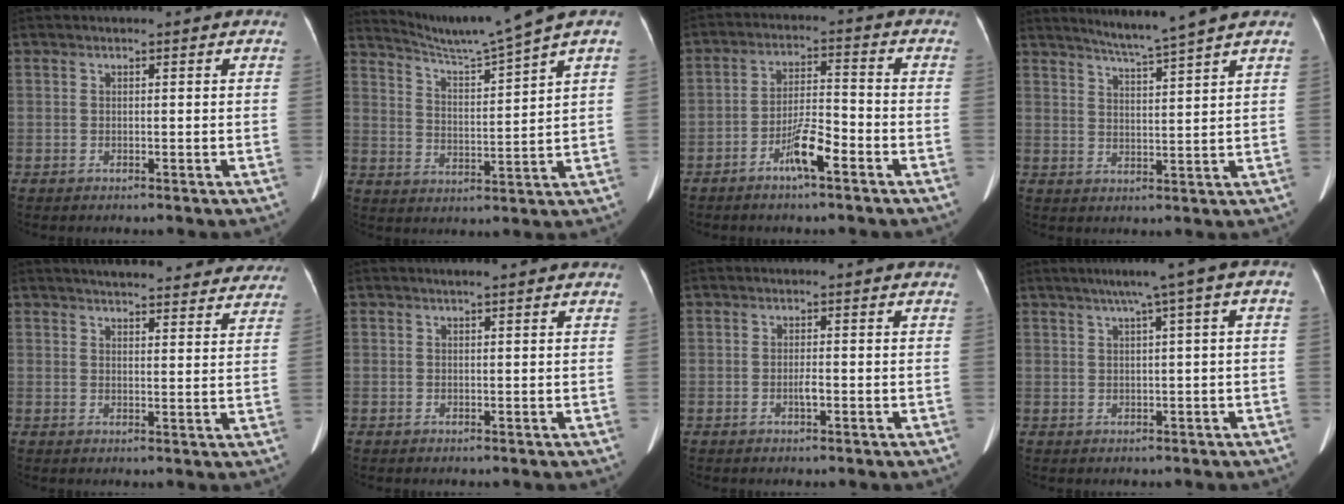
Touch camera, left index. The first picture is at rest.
{"total": 8.4, "force": [7.3, -2.6, 3.1], "torque": [-0.064, -0.019, 0.134]}
{"total": 6.4, "force": [-3.9, 0.9, 4.9], "torque": [-0.102, 0.001, -0.071]}
{"total": 6.2, "force": [5.3, -1.8, 2.5], "torque": [-0.048, -0.007, 0.092]}
{"total": 20.2, "force": [18.4, 4.5, 7.1], "torque": [-0.086, 0.007, 0.218]}
{"total": 2.0, "force": [1.6, 0.1, 1.2], "torque": [-0.014, 0.018, 0.023]}
{"total": 1.3, "force": [-0.7, 0.2, 1.0], "torque": [-0.024, -0.004, -0.012]}
{"total": 6.6, "force": [2.4, 0.1, 6.2], "torque": [-0.088, 0.034, 0.033]}